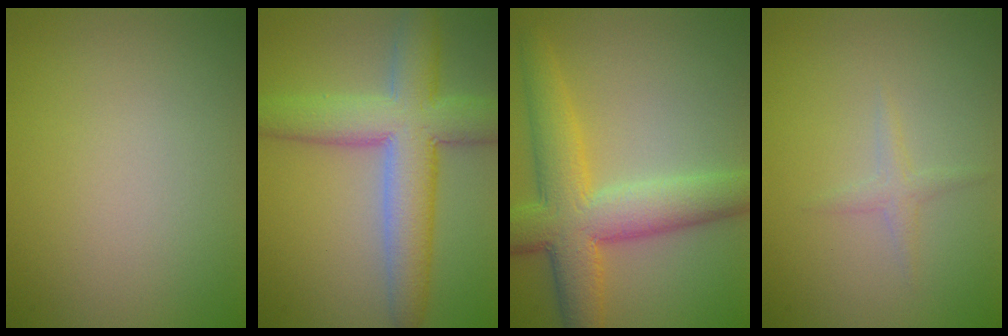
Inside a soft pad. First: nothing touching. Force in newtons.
{"total": 8.1, "press": 8.1, "slide": 0.3}
{"total": 7.7, "press": 7.7, "slide": 0.2}
{"total": 1.1, "press": 1.1, "slide": 0.0}